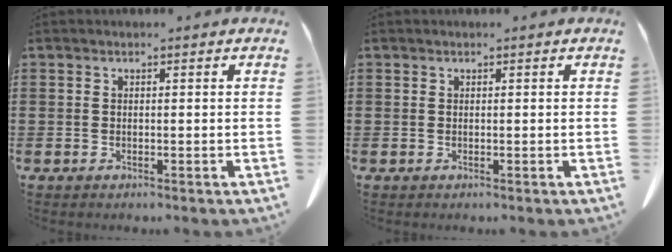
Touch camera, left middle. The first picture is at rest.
{"total": 0.0}